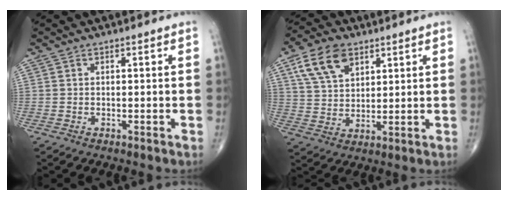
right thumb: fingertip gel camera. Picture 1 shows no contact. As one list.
[{"total": 10.5, "force": [5.4, 6.4, 6.3], "torque": [-0.101, -0.013, 0.105]}]